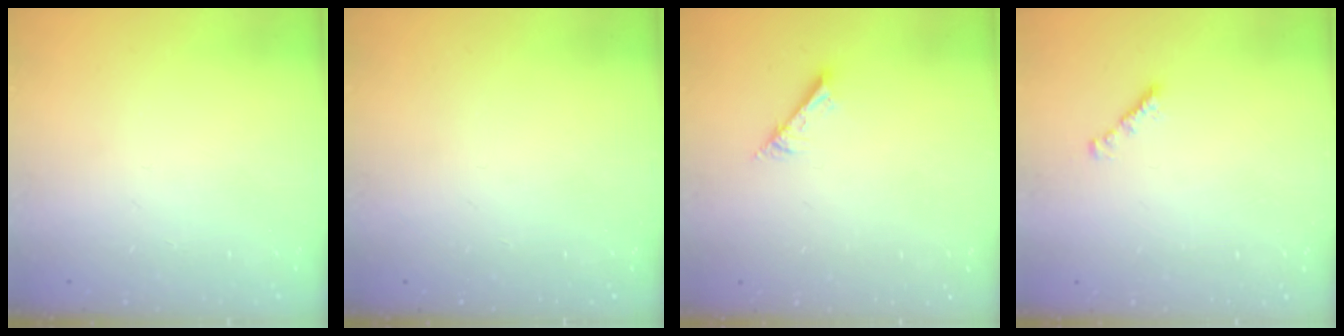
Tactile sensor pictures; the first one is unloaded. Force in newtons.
{"total": 0.0}
{"total": 7.9, "press": 7.8, "slide": 0.8}
{"total": 1.8, "press": 1.7, "slide": 0.6}